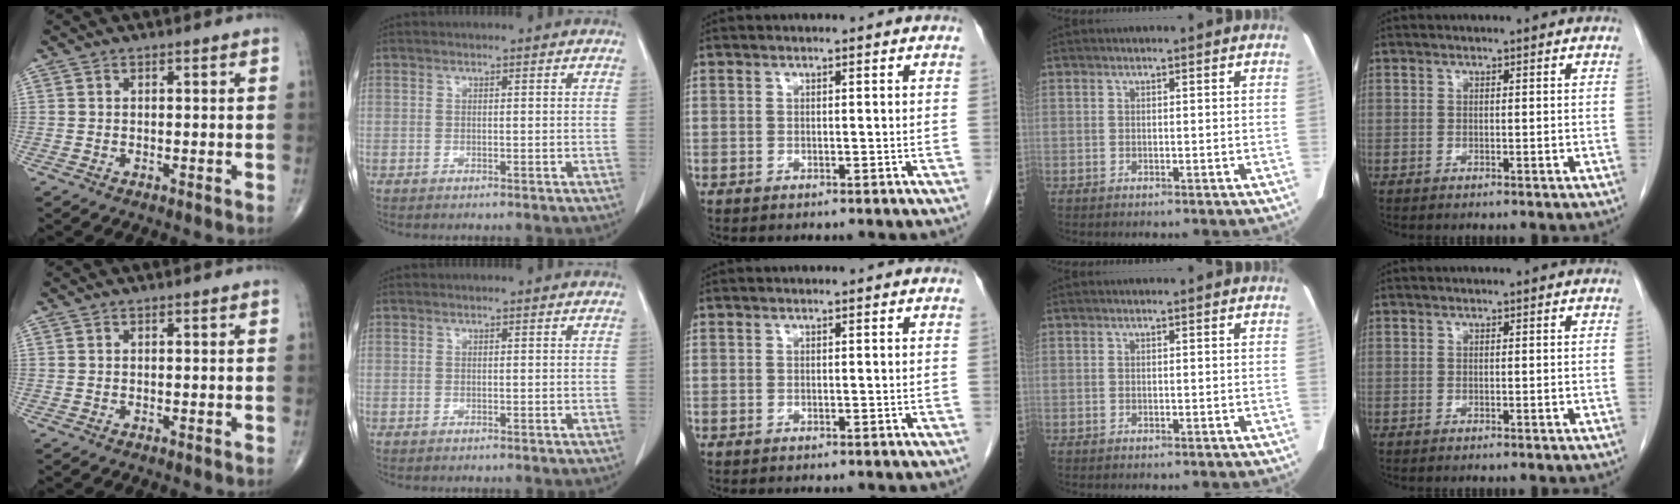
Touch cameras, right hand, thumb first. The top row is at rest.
{}